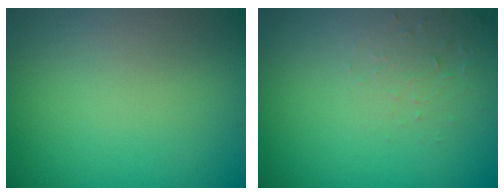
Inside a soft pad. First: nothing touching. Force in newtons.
{"total": 1.9, "press": 1.8, "slide": 0.4}